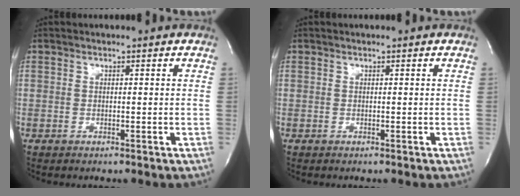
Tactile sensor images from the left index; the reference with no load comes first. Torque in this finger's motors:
{"motor_torque": [-0.05, 0.07, 0.00, -0.01]}